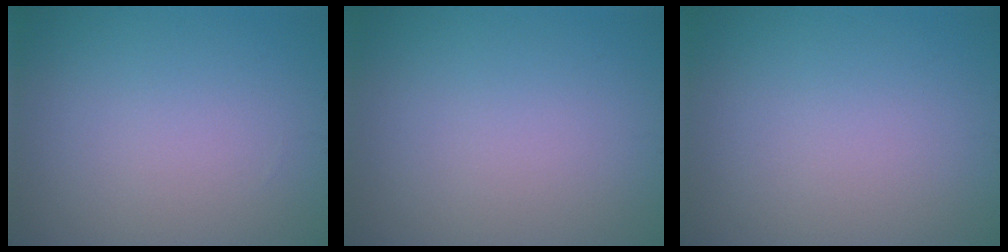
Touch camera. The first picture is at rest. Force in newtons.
{"total": 0.0}
{"total": 0.0}